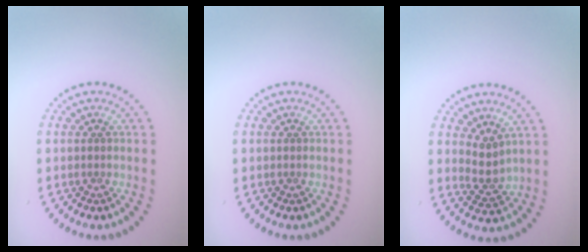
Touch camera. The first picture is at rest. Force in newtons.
{"total": 0.0}
{"total": 2.2, "press": 1.6, "slide": 1.4}